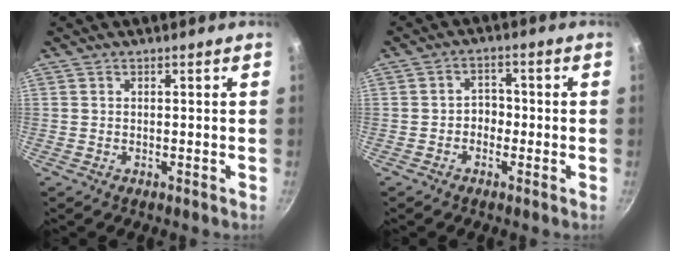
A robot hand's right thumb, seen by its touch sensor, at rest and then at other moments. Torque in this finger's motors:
{"motor_torque": [-0.44, 0.12, 0.00, 0.16, -0.02]}